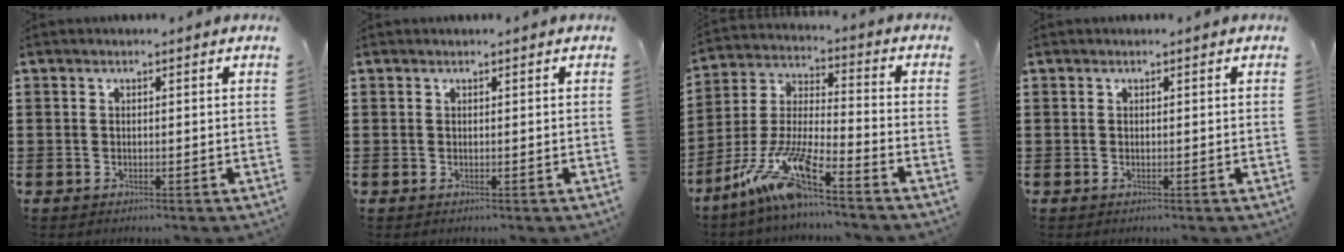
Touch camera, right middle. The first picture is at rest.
{"total": 0.0}
{"total": 11.8, "force": [-9.0, 0.3, 7.6], "torque": [-0.174, -0.012, -0.184]}
{"total": 0.0}